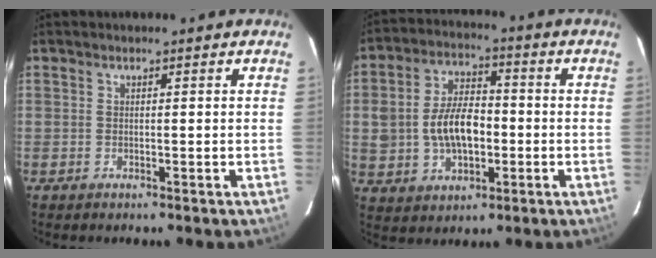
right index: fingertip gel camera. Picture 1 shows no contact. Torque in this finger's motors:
{"motor_torque": [0.42, -0.08, 0.50, 0.17]}